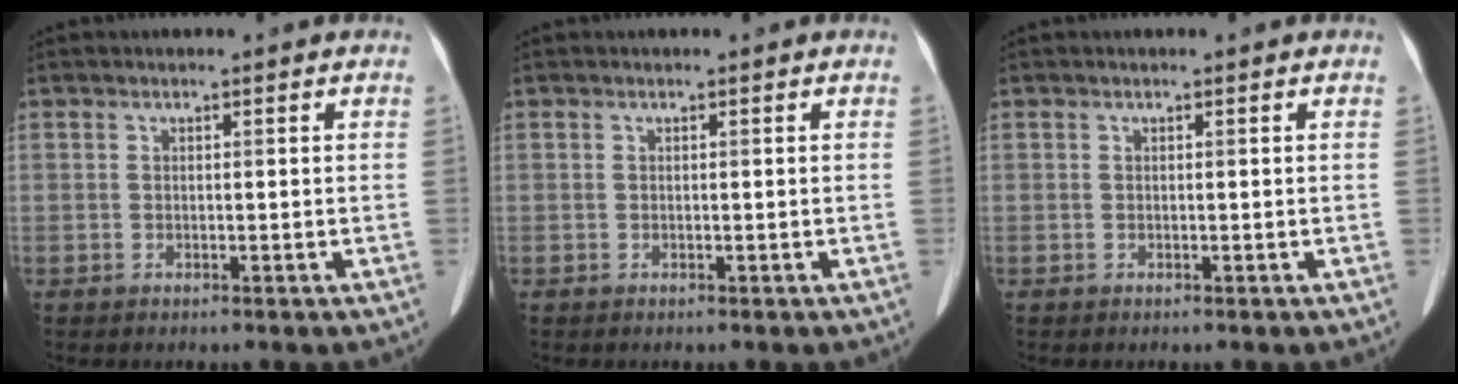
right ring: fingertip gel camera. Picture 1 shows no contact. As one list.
[{"total": 0.0}, {"total": 0.0}]